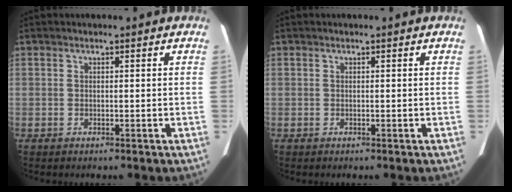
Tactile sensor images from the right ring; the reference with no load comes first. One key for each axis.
{"total": 0.0}